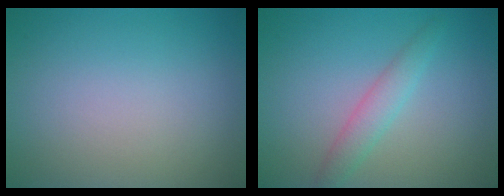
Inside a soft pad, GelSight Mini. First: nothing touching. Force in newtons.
{"total": 2.3, "press": 2.3, "slide": 0.0}